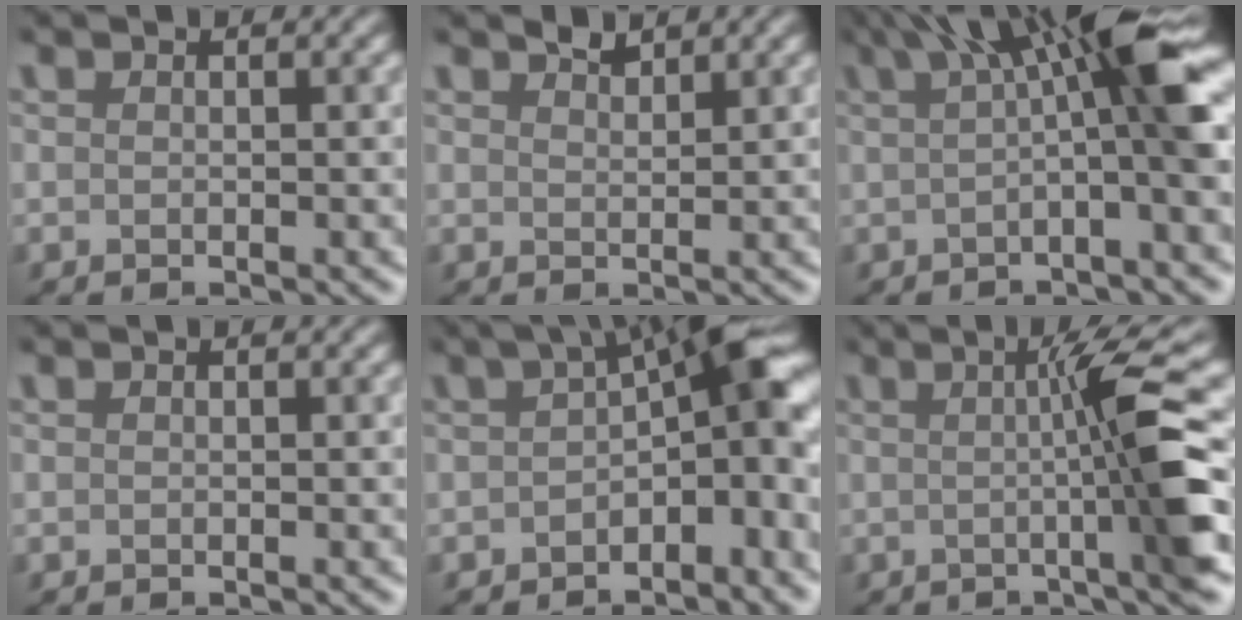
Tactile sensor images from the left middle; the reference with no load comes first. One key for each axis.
{"total": 1.5, "fx": 1.4, "fy": -0.3, "fz": -0.5, "tx": 0.007, "ty": 0.003, "tz": 0.018}
{"total": 7.9, "fx": 1.8, "fy": 1.0, "fz": 7.6, "tx": -0.100, "ty": 0.027, "tz": 0.022}
{"total": 0.0}
{"total": 7.6, "fx": -0.3, "fy": 2.6, "fz": 7.2, "tx": -0.094, "ty": 0.024, "tz": -0.015}
{"total": 6.7, "fx": 0.0, "fy": 0.1, "fz": 6.7, "tx": -0.098, "ty": 0.007, "tz": 0.001}